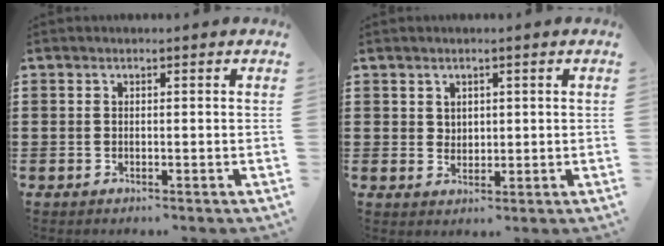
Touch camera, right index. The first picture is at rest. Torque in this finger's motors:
{"motor_torque": [-0.28, 0.44, -0.02, -0.01]}